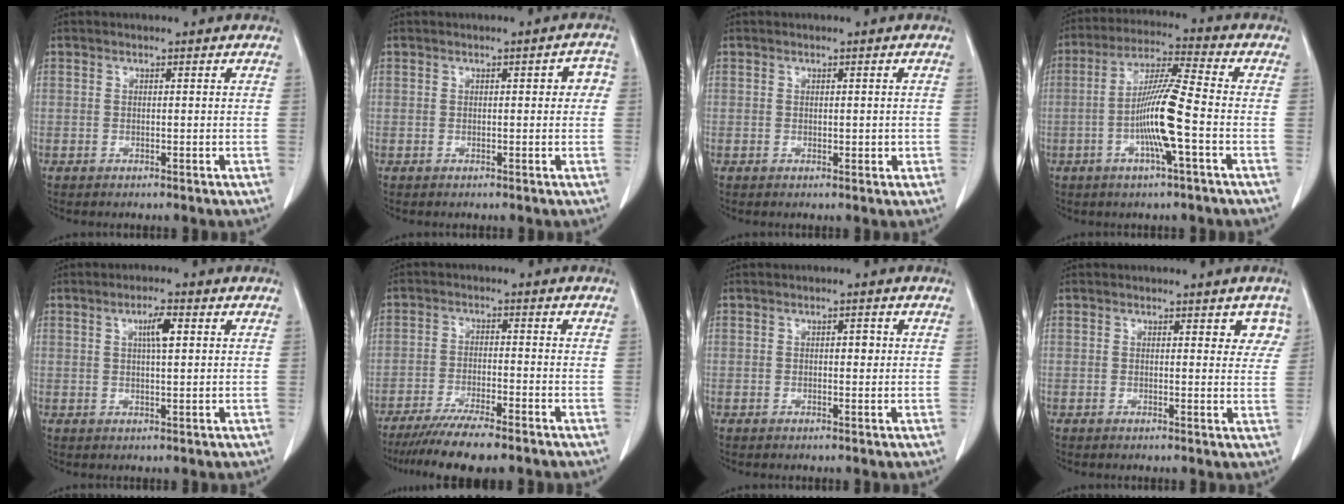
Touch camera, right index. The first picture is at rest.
{"total": 2.5, "force": [0.3, 1.1, 2.3], "torque": [-0.017, 0.014, 0.000]}
{"total": 1.4, "force": [0.0, 0.8, 1.2], "torque": [-0.014, -0.001, 0.005]}
{"total": 10.6, "force": [-2.7, -0.1, 10.2], "torque": [-0.198, 0.001, -0.055]}
{"total": 3.6, "force": [1.2, 0.5, 3.3], "torque": [-0.057, 0.002, 0.019]}
{"total": 8.9, "force": [-7.2, 0.7, 5.1], "torque": [-0.081, -0.021, -0.119]}
{"total": 1.4, "force": [0.1, 0.7, 1.2], "torque": [-0.015, 0.003, 0.000]}
{"total": 3.5, "force": [1.9, 1.9, 2.2], "torque": [-0.002, -0.001, 0.014]}